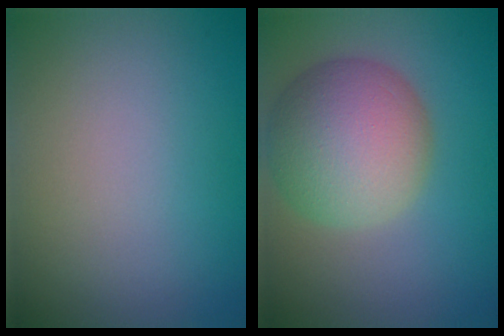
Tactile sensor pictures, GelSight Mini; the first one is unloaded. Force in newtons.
{"total": 8.5, "press": 8.5, "slide": 0.3}